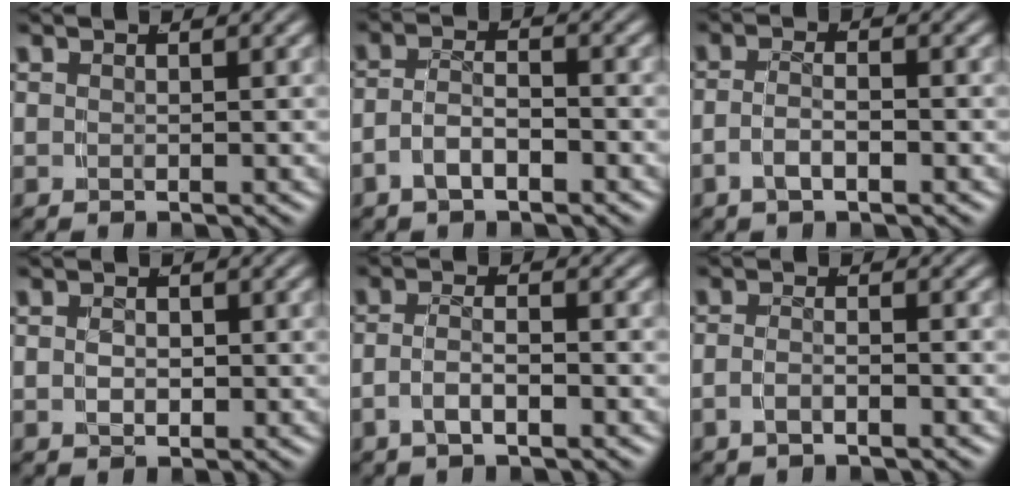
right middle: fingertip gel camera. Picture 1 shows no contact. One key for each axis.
{"total": 3.2, "fx": -1.9, "fy": 1.6, "fz": 2.0, "tx": -0.036, "ty": -0.007, "tz": -0.030}
{"total": 2.3, "fx": -1.3, "fy": 0.7, "fz": 1.8, "tx": -0.035, "ty": -0.007, "tz": -0.021}
{"total": 1.3, "fx": -0.2, "fy": 0.8, "fz": 1.0, "tx": -0.021, "ty": -0.006, "tz": 0.002}
{"total": 2.6, "fx": -1.4, "fy": 0.9, "fz": 2.0, "tx": -0.038, "ty": -0.007, "tz": -0.022}
{"total": 1.8, "fx": -1.3, "fy": 0.2, "fz": 1.2, "tx": -0.028, "ty": -0.005, "tz": -0.021}